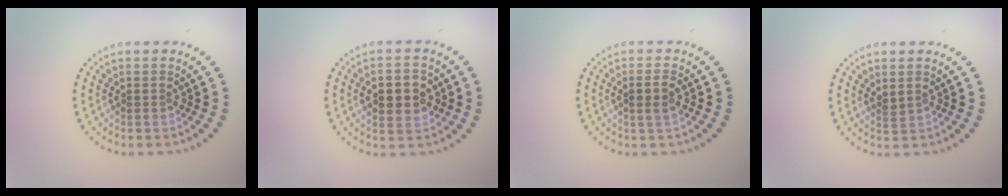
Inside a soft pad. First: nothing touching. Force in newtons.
{"total": 4.1, "press": 4.1, "slide": 0.1}
{"total": 1.6, "press": 1.4, "slide": 0.8}
{"total": 0.9, "press": 0.7, "slide": 0.6}